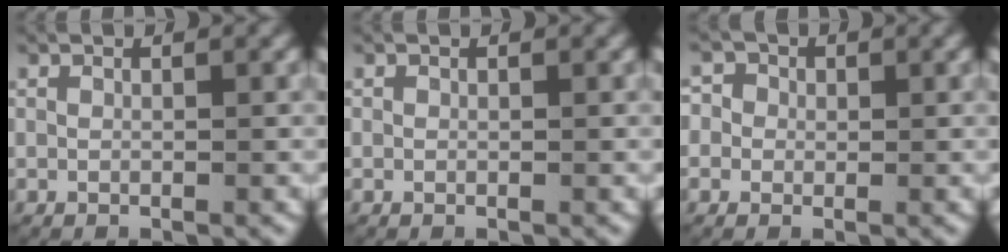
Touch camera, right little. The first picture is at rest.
{"total": 0.0}
{"total": 3.3, "force": [0.4, 3.2, 0.8], "torque": [-0.024, 0.005, -0.004]}